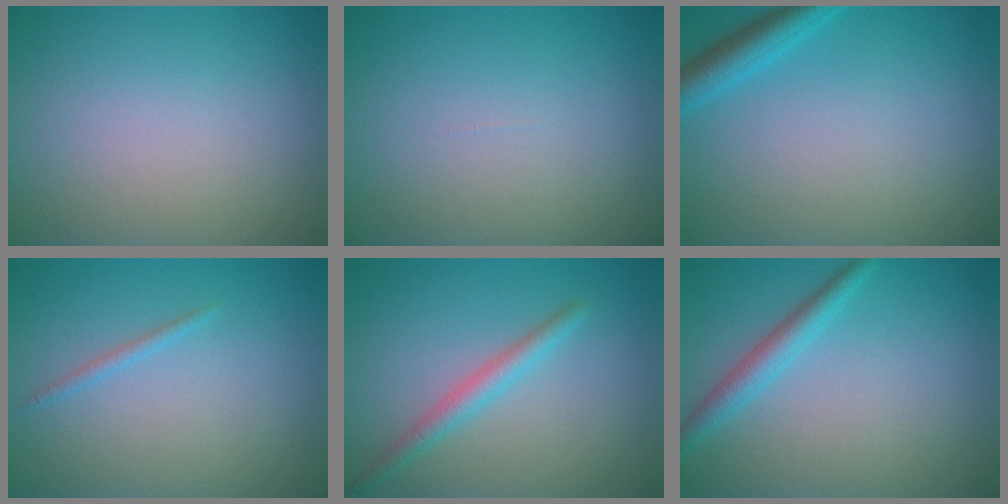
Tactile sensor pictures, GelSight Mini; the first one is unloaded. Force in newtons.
{"total": 0.0}
{"total": 2.8, "press": 2.8, "slide": 0.2}
{"total": 0.8, "press": 0.8, "slide": 0.0}
{"total": 2.1, "press": 2.1, "slide": 0.0}
{"total": 2.4, "press": 2.4, "slide": 0.1}